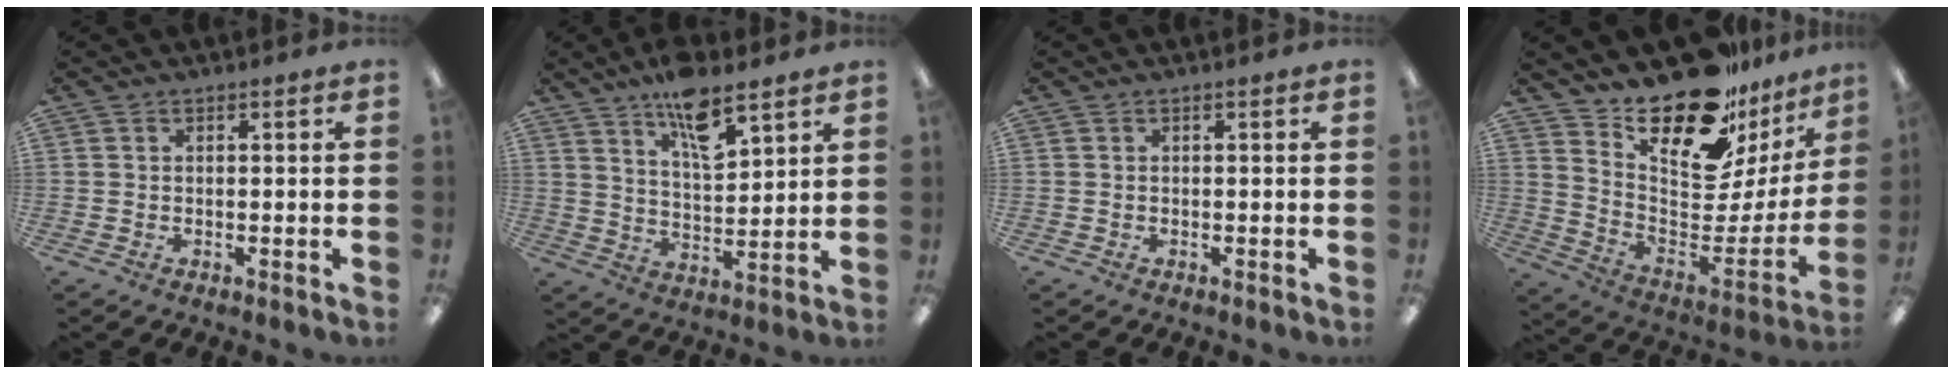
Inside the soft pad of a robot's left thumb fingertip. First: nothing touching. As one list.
[{"total": 11.4, "force": [8.2, 3.8, 6.9], "torque": [-0.106, -0.048, 0.141]}, {"total": 0.0}, {"total": 22.9, "force": [18.3, 8.2, 11.0], "torque": [-0.166, -0.142, 0.314]}]